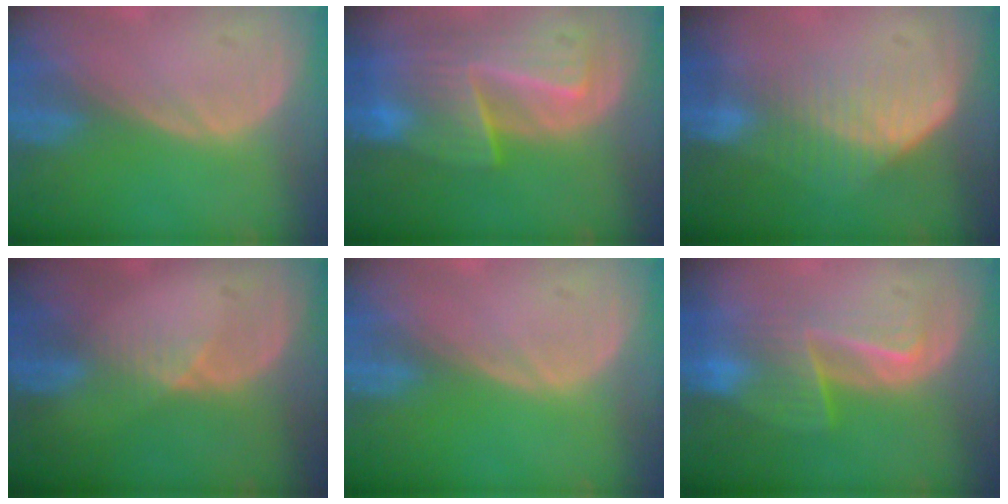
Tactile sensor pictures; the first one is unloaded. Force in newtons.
{"total": 8.8, "press": 8.3, "slide": 2.9}
{"total": 7.5, "press": 6.2, "slide": 4.1}
{"total": 2.3, "press": 1.8, "slide": 1.4}
{"total": 0.0}
{"total": 6.5, "press": 6.0, "slide": 2.4}